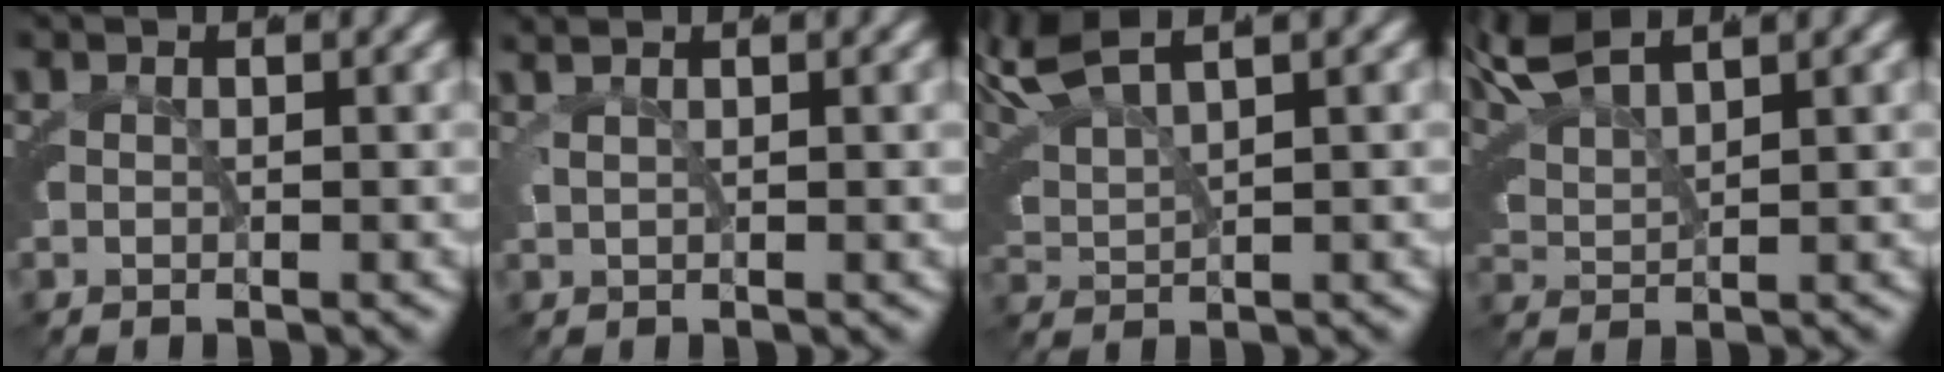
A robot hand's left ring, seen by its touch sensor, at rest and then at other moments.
{"total": 1.9, "force": [1.4, 0.4, 1.2], "torque": [-0.015, 0.005, 0.023]}
{"total": 5.5, "force": [3.6, 2.7, 3.2], "torque": [-0.083, 0.004, 0.061]}
{"total": 4.8, "force": [3.5, 2.2, 2.5], "torque": [-0.076, 0.000, 0.063]}